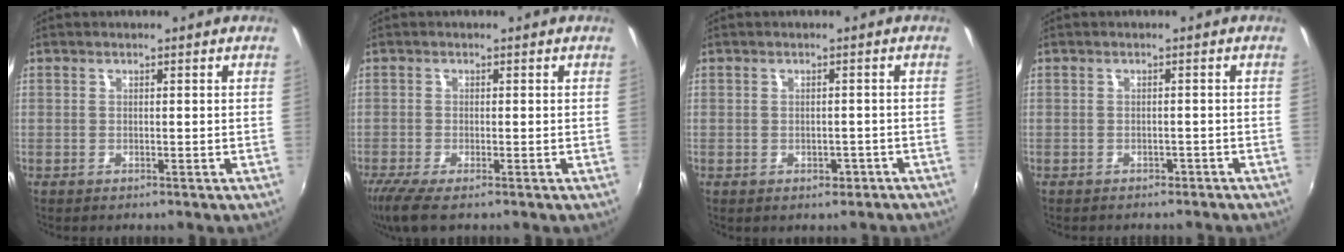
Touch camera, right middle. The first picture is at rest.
{"total": 3.5, "force": [-2.0, 0.4, 2.8], "torque": [-0.062, -0.011, -0.039]}
{"total": 2.5, "force": [-1.5, 1.8, 0.9], "torque": [-0.017, 0.001, -0.010]}
{"total": 3.3, "force": [-2.7, 1.6, 0.8], "torque": [-0.014, -0.005, -0.031]}